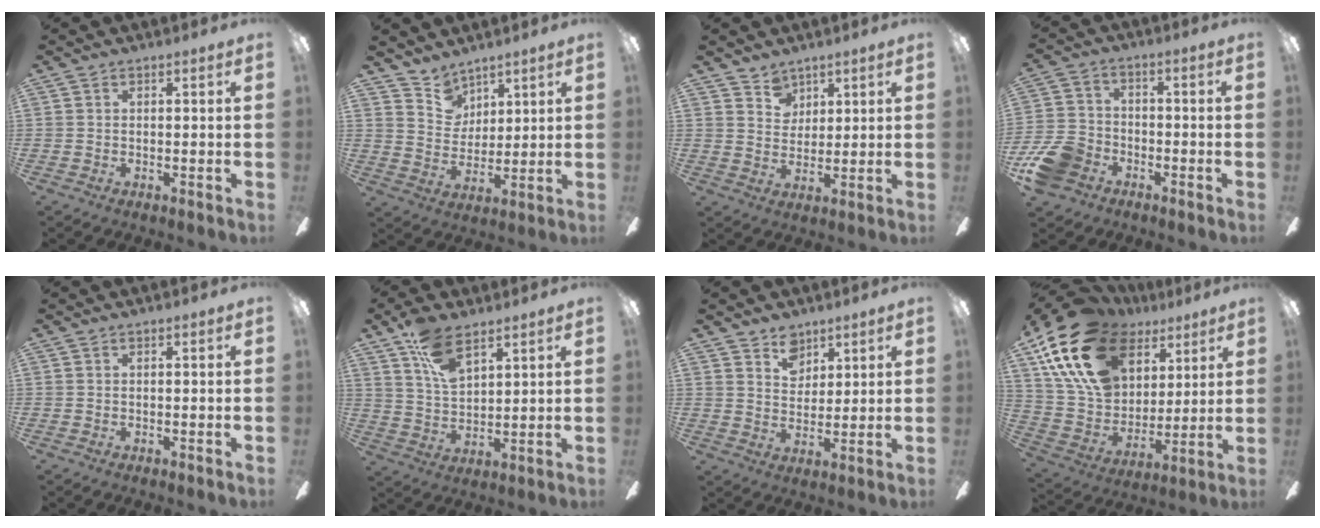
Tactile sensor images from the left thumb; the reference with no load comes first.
{"total": 7.5, "force": [5.9, 4.5, -0.2], "torque": [-0.017, -0.039, 0.115]}
{"total": 5.4, "force": [4.1, 3.5, -0.1], "torque": [0.006, -0.024, 0.074]}
{"total": 10.6, "force": [-5.9, 7.5, 4.6], "torque": [-0.113, 0.041, -0.110]}
{"total": 0.0}
{"total": 11.2, "force": [7.3, 5.4, 6.6], "torque": [-0.120, -0.025, 0.135]}
{"total": 6.7, "force": [4.9, 4.5, 1.3], "torque": [-0.014, -0.020, 0.088]}
{"total": 24.0, "force": [12.7, 15.4, 13.4], "torque": [-0.273, -0.047, 0.234]}